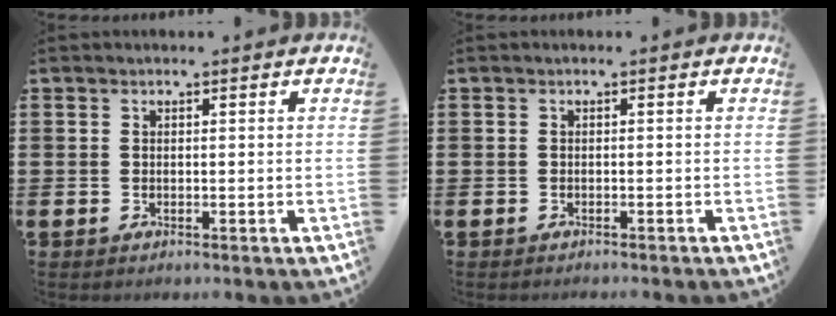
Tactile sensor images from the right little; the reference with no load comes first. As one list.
[{"total": 0.0}]